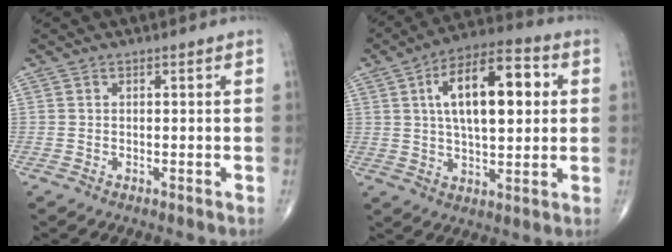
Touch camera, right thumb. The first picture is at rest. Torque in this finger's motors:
{"motor_torque": [-0.40, 2.68, 0.37, -0.11, 0.42]}